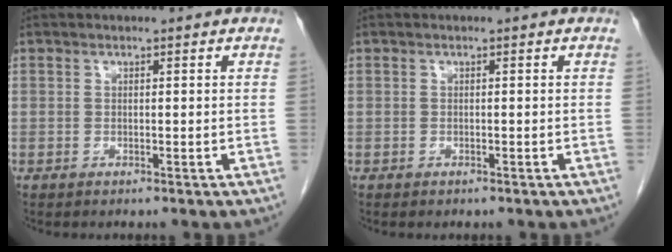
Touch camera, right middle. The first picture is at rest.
{"total": 0.0}